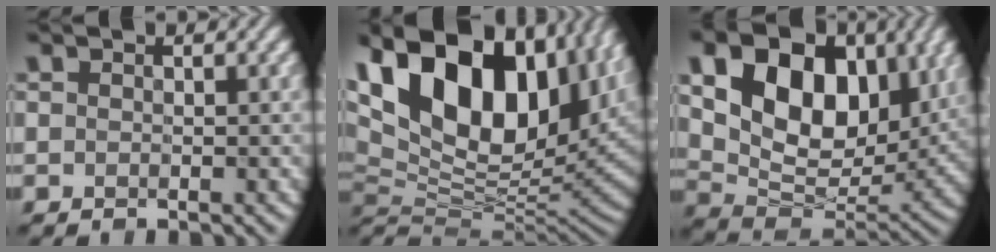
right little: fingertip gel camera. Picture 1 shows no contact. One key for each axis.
{"total": 20.6, "fx": 8.1, "fy": 11.6, "fz": 15.0, "tx": -0.271, "ty": 0.049, "tz": 0.134}
{"total": 13.8, "fx": 4.4, "fy": 9.0, "fz": 9.5, "tx": -0.169, "ty": 0.000, "tz": 0.077}